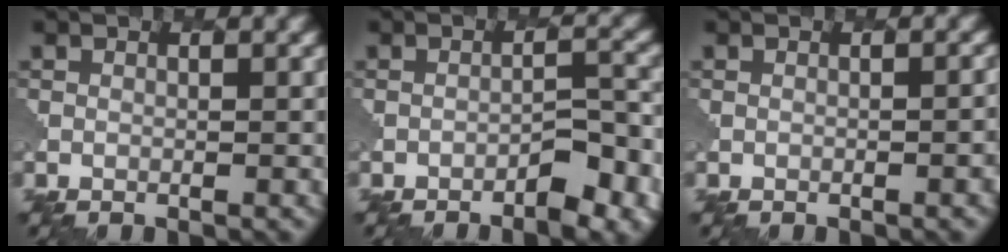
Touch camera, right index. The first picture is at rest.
{"total": 3.0, "force": [-2.0, 0.8, 2.1], "torque": [-0.032, 0.011, -0.031]}
{"total": 2.0, "force": [-0.7, 0.7, 1.7], "torque": [-0.003, 0.009, -0.007]}